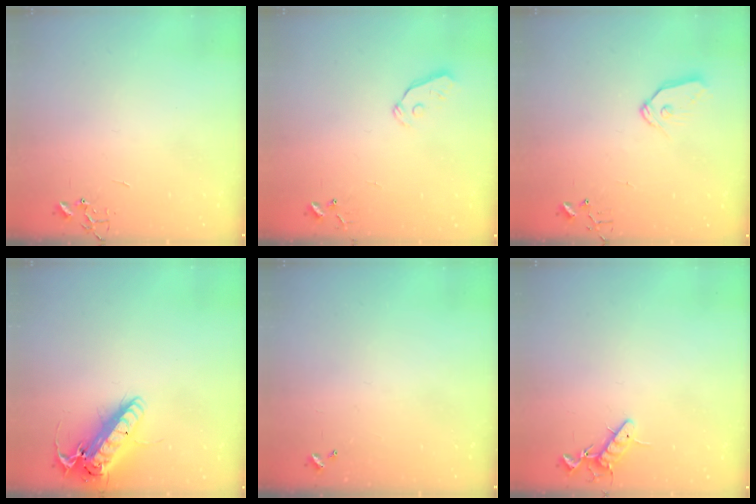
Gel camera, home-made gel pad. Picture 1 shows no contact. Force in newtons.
{"total": 3.0, "press": 3.0, "slide": 0.3}
{"total": 8.4, "press": 8.4, "slide": 0.5}
{"total": 18.3, "press": 18.0, "slide": 3.3}
{"total": 0.0}
{"total": 8.6, "press": 8.5, "slide": 1.3}